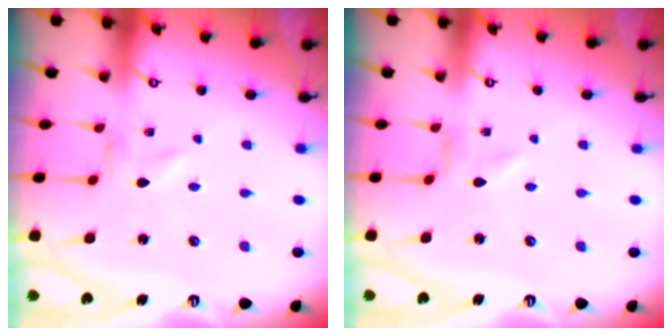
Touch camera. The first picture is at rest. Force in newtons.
{"total": 0.7, "press": 0.7, "slide": 0.1}